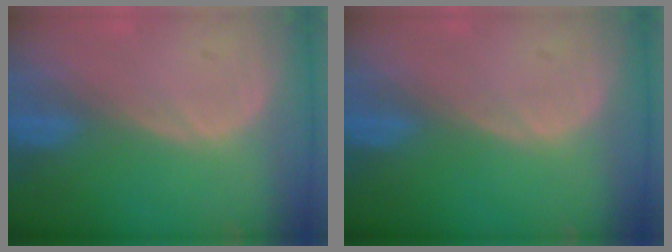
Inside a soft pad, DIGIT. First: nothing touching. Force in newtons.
{"total": 0.0}